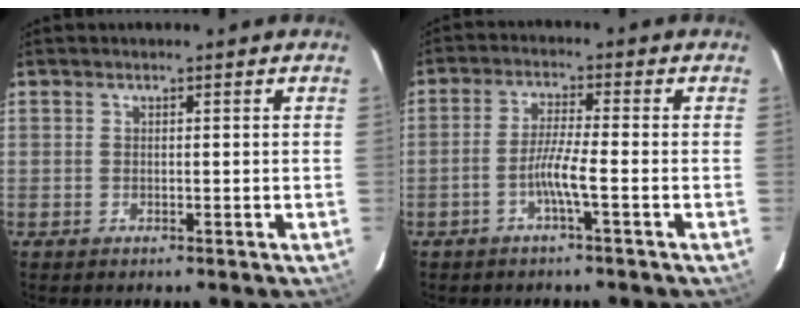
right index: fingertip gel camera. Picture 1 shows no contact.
{"total": 4.6, "force": [-2.1, -0.5, 4.0], "torque": [-0.087, 0.003, -0.042]}